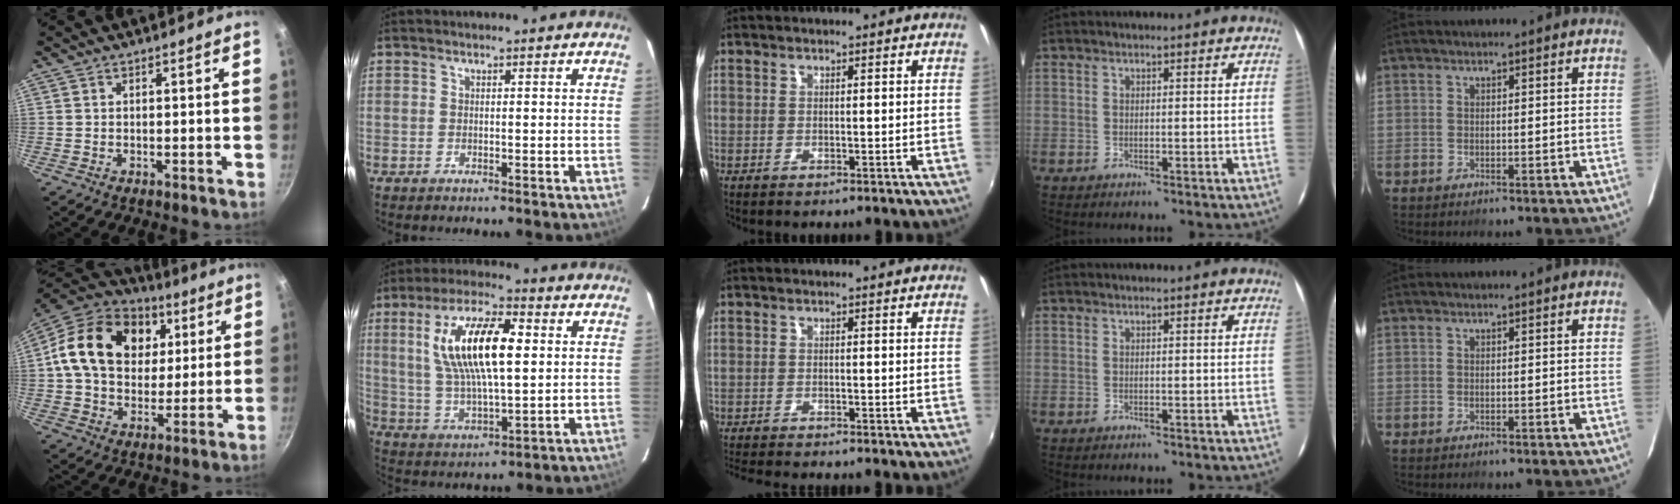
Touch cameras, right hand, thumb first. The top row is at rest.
{"thumb": {"total": 22.8, "force": [5.6, 16.8, 14.3], "torque": [-0.226, 0.010, 0.088]}, "index": {"total": 17.1, "force": [4.0, 6.0, 15.5], "torque": [-0.290, 0.014, 0.078]}, "middle": {"total": 5.3, "force": [-4.9, 0.1, 2.0], "torque": [-0.050, -0.021, -0.085]}}